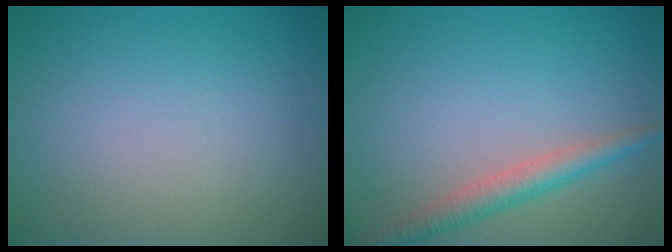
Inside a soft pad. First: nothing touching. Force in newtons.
{"total": 2.9, "press": 2.9, "slide": 0.2}